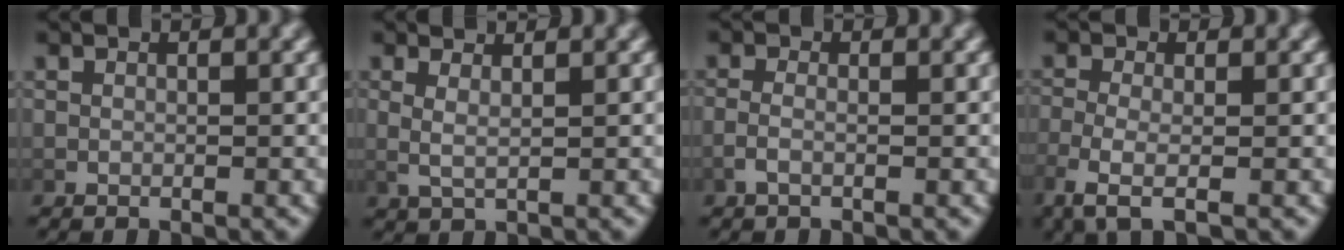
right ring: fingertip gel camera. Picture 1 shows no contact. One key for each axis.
{"total": 2.7, "fx": 1.0, "fy": 1.2, "fz": 2.1, "tx": -0.041, "ty": -0.005, "tz": 0.024}
{"total": 1.5, "fx": -0.9, "fy": 0.3, "fz": 1.2, "tx": -0.033, "ty": -0.009, "tz": -0.013}
{"total": 3.4, "fx": -1.1, "fy": 1.1, "fz": 3.0, "tx": -0.077, "ty": -0.015, "tz": -0.013}